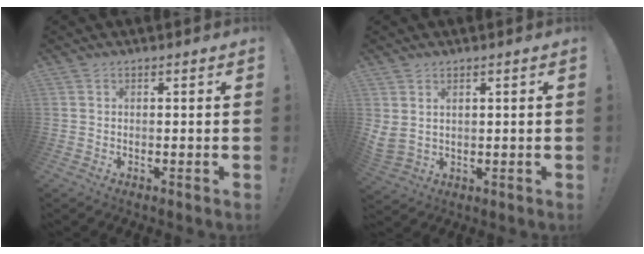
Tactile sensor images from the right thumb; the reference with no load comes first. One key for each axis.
{"total": 3.5, "fx": 2.1, "fy": 2.4, "fz": 1.6, "tx": -0.028, "ty": -0.011, "tz": 0.041}